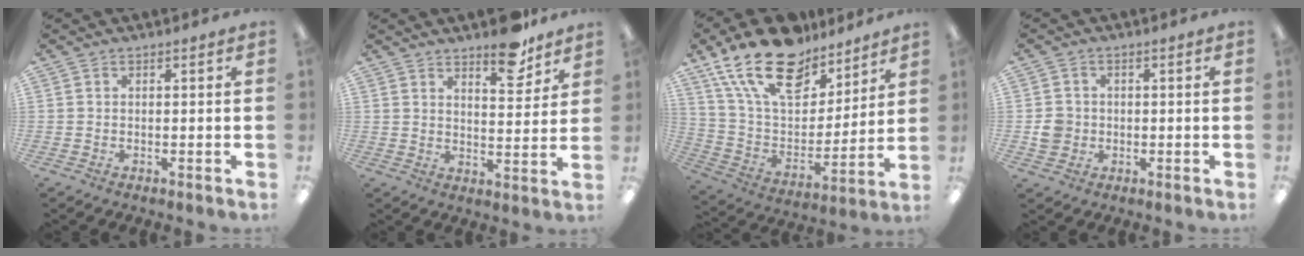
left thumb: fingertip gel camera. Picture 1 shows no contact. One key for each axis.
{"total": 9.6, "fx": 7.3, "fy": 3.5, "fz": 5.1, "tx": -0.046, "ty": -0.051, "tz": 0.119}
{"total": 21.4, "fx": 14.9, "fy": 10.6, "fz": 11.2, "tx": -0.214, "ty": -0.083, "tz": 0.271}
{"total": 4.3, "fx": -0.5, "fy": 4.1, "fz": 1.3, "tx": -0.015, "ty": 0.007, "tz": -0.008}